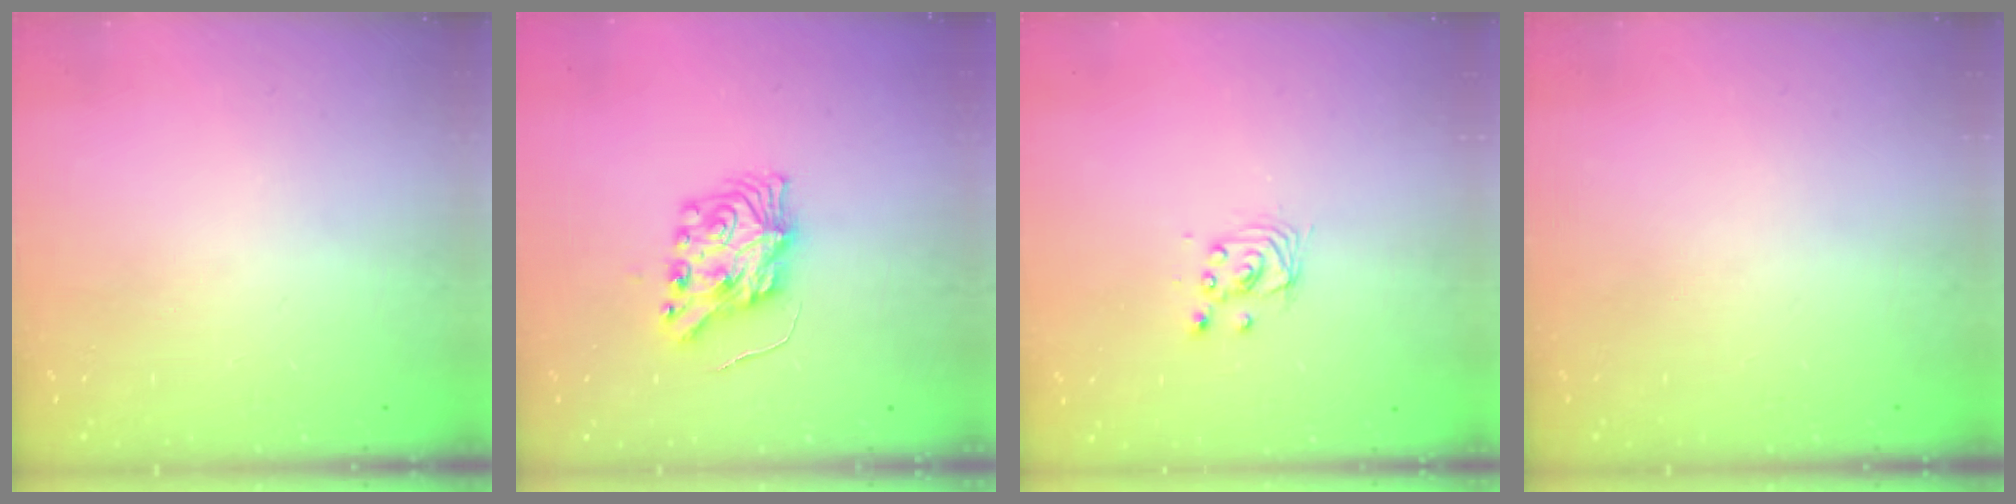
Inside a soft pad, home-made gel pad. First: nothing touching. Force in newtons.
{"total": 8.7, "press": 8.6, "slide": 0.4}
{"total": 2.9, "press": 2.9, "slide": 0.2}
{"total": 0.0}